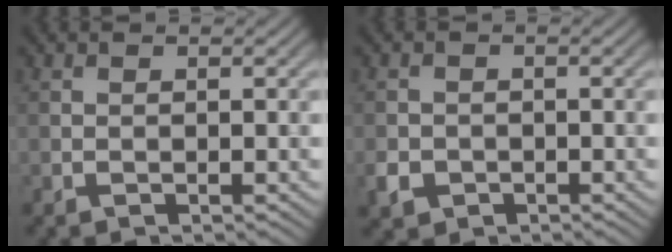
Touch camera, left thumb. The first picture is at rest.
{"total": 2.5, "force": [-1.1, 2.0, 0.9], "torque": [-0.024, -0.008, -0.025]}